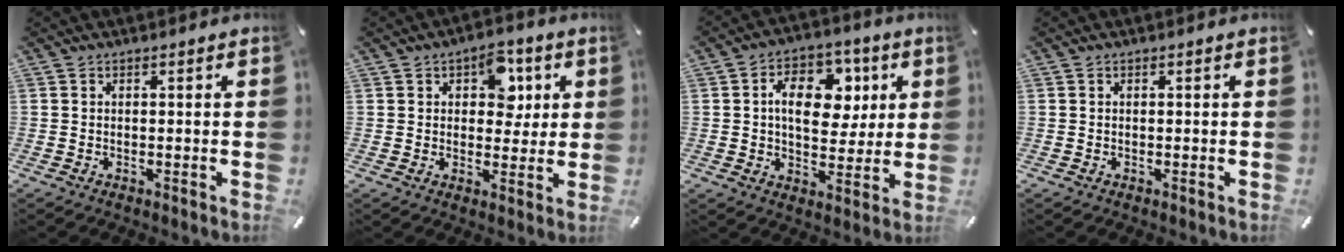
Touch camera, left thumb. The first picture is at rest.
{"total": 9.5, "force": [3.3, 6.2, 6.3], "torque": [-0.070, -0.004, 0.051]}
{"total": 13.1, "force": [3.3, 9.1, 8.9], "torque": [-0.123, 0.000, 0.056]}
{"total": 0.0}